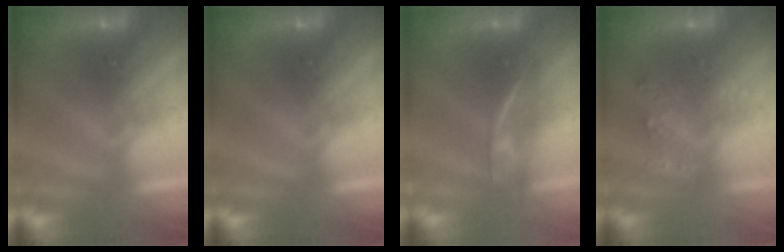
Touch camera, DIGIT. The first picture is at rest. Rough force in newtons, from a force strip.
{"total": 0.0}
{"total": 2.4}
{"total": 1.7}